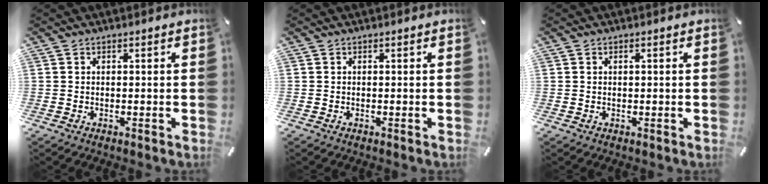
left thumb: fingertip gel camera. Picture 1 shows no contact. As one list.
[{"total": 0.0}, {"total": 0.7, "force": [0.1, 0.4, 0.6], "torque": [-0.013, 0.003, 0.001]}]